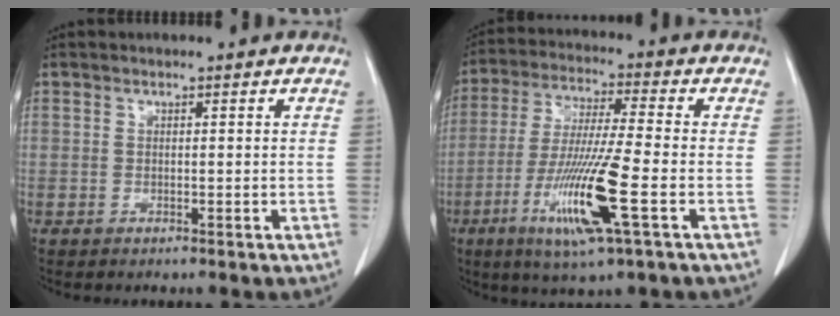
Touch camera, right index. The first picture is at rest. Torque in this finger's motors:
{"motor_torque": [1.95, -0.19, 0.46, 0.13]}